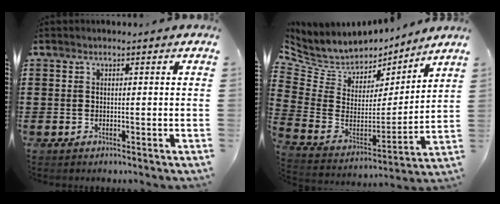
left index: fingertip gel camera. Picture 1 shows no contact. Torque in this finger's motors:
{"motor_torque": [2.14, 0.00, 0.08, 0.00]}